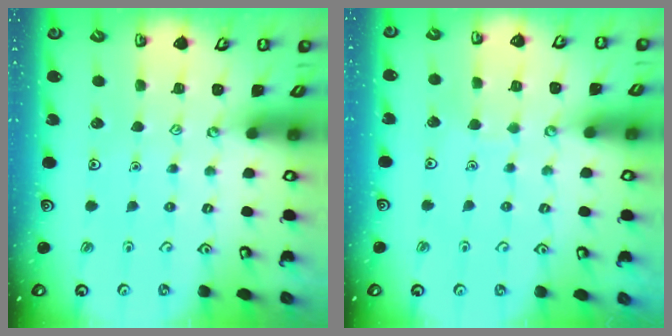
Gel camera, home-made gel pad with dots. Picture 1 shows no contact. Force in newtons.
{"total": 2.5, "press": 2.5, "slide": 0.2}